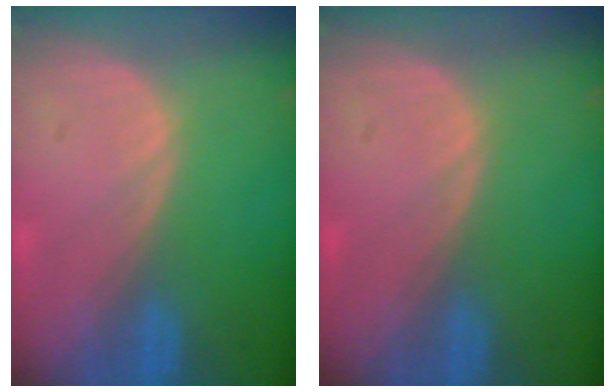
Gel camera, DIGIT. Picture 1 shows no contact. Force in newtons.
{"total": 0.0}